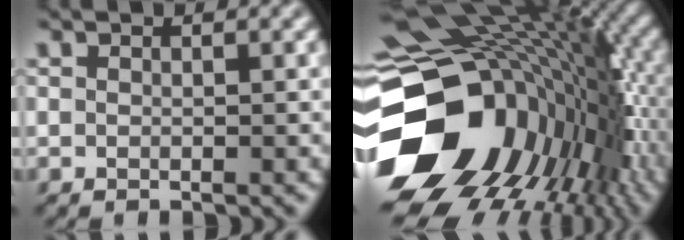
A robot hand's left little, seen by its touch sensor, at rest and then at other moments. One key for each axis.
{"total": 18.6, "fx": -3.4, "fy": 13.9, "fz": 11.9, "tx": -0.240, "ty": -0.037, "tz": -0.026}